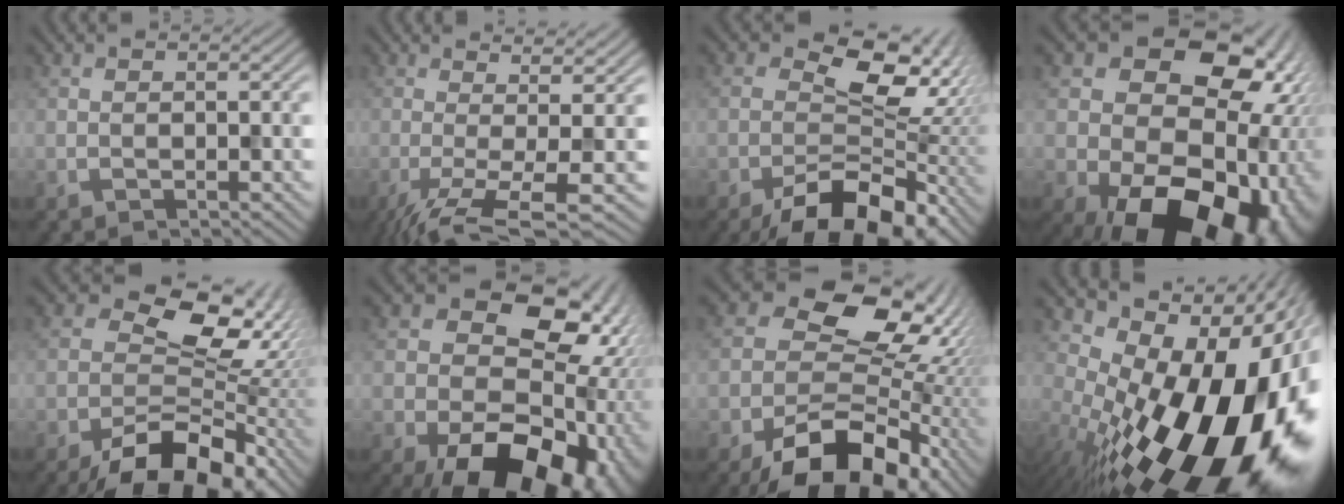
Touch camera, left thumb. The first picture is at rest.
{"total": 8.5, "force": [-2.0, 1.6, 8.1], "torque": [-0.126, 0.007, -0.036]}
{"total": 15.1, "force": [-3.4, 9.6, 11.1], "torque": [-0.150, -0.018, -0.050]}
{"total": 23.2, "force": [-2.3, 17.9, 14.5], "torque": [-0.210, -0.035, -0.048]}
{"total": 16.8, "force": [-4.3, 10.7, 12.3], "torque": [-0.172, -0.019, -0.056]}
{"total": 21.8, "force": [-3.5, 15.8, 14.6], "torque": [-0.215, -0.043, -0.047]}
{"total": 17.9, "force": [-3.8, 12.4, 12.3], "torque": [-0.174, -0.028, -0.049]}
{"total": 21.1, "force": [-3.5, 11.3, 17.5], "torque": [-0.269, -0.039, -0.052]}